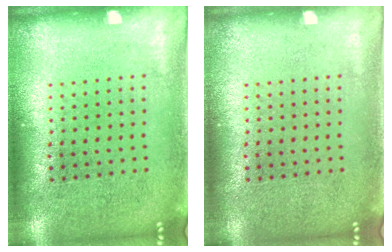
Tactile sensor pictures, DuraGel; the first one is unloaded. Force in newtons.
{"total": 0.0}